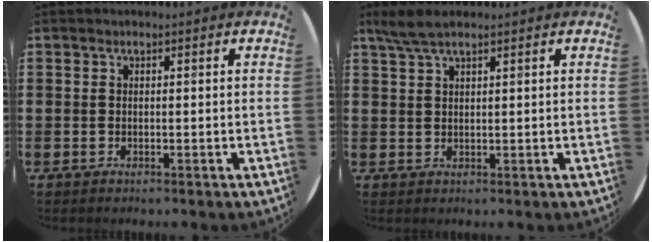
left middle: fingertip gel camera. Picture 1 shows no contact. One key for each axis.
{"total": 3.2, "fx": 2.4, "fy": 0.6, "fz": 2.0, "tx": -0.044, "ty": 0.004, "tz": 0.045}